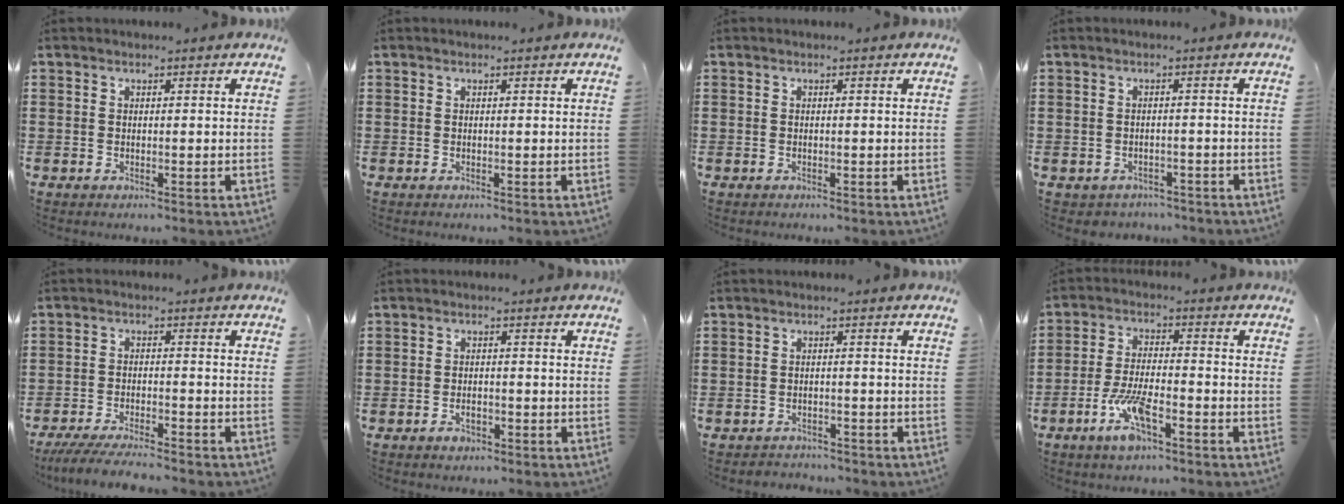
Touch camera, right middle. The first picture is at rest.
{"total": 0.0}
{"total": 0.0}
{"total": 1.3, "force": [-1.2, 0.6, -0.2], "torque": [-0.003, 0.002, -0.029]}
{"total": 4.6, "force": [-4.3, 0.1, 1.7], "torque": [-0.041, -0.011, -0.087]}
{"total": 1.9, "force": [-1.2, 0.9, 1.2], "torque": [-0.025, 0.000, -0.023]}
{"total": 1.9, "force": [-1.9, 0.4, -0.2], "torque": [-0.003, 0.001, -0.044]}
{"total": 7.7, "force": [-3.9, 2.3, 6.2], "torque": [-0.139, -0.007, -0.074]}